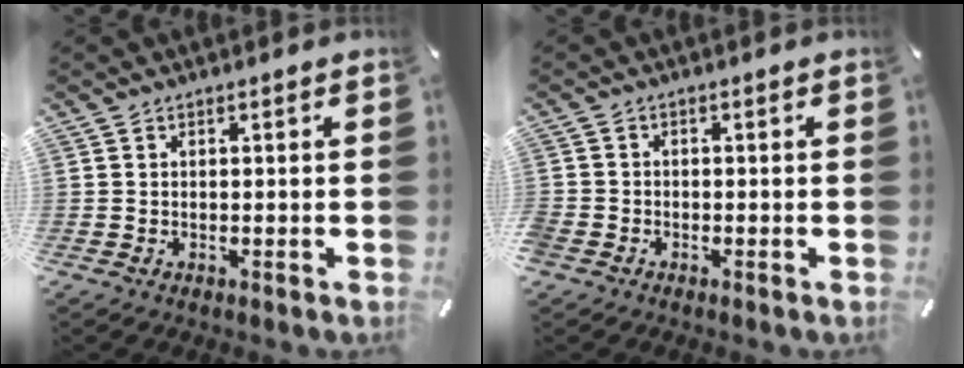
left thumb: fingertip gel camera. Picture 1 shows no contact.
{"total": 1.7, "force": [-1.2, 1.1, 0.5], "torque": [-0.005, 0.006, -0.024]}